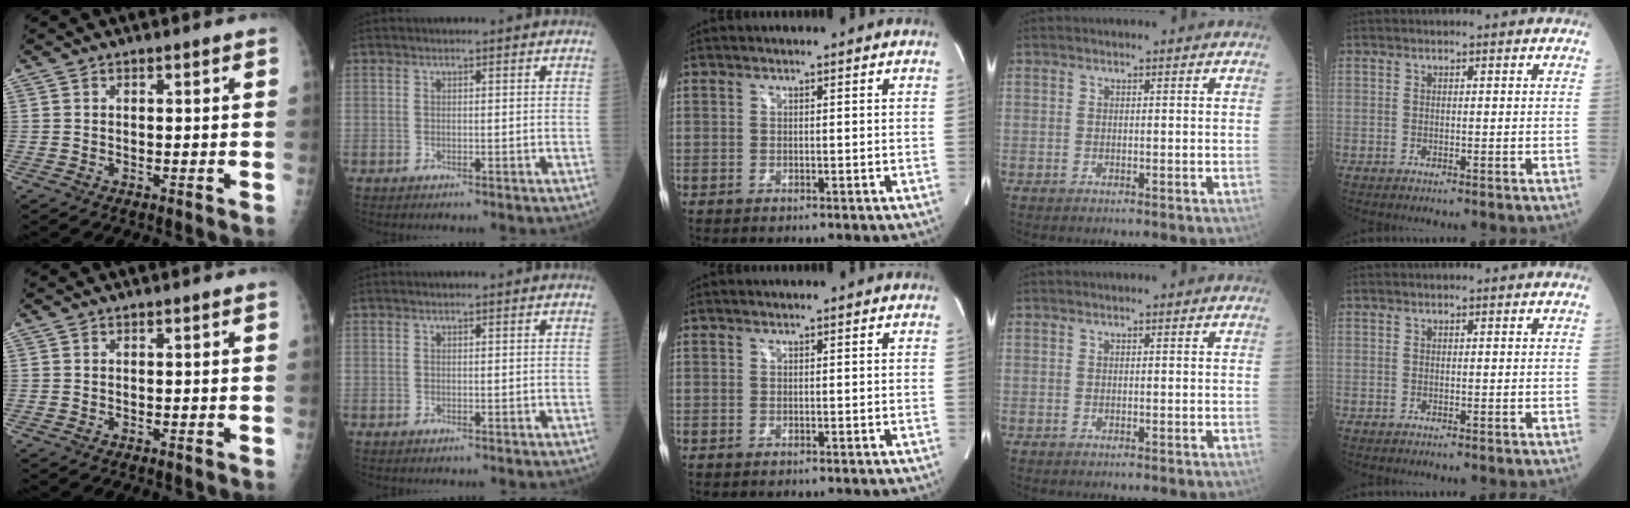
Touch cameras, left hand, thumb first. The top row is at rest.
{}